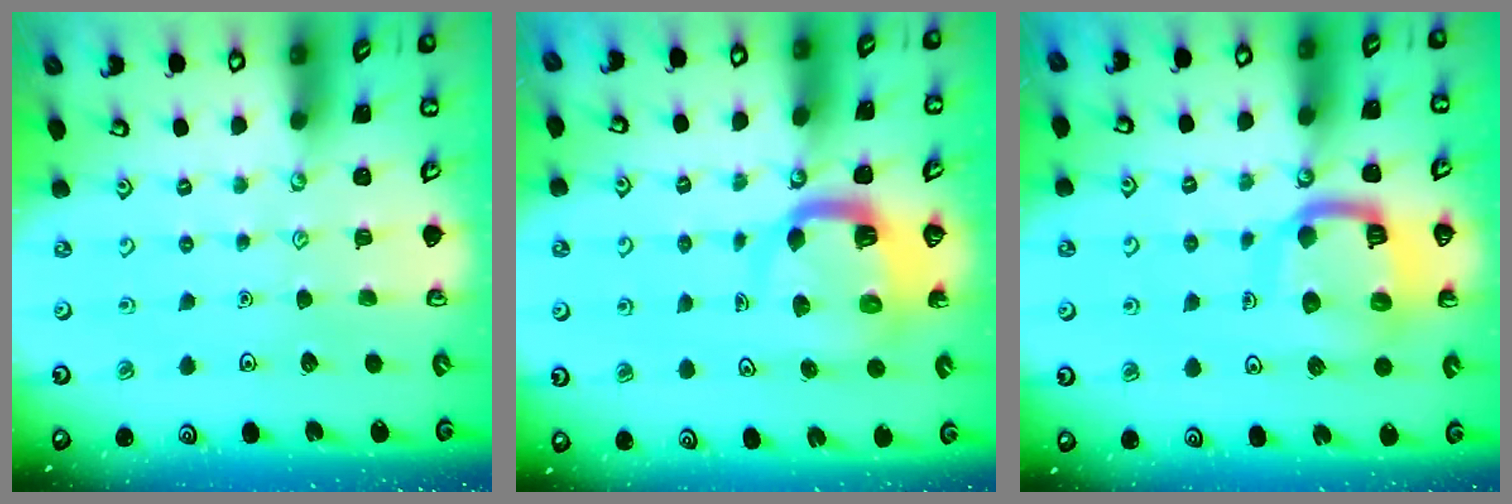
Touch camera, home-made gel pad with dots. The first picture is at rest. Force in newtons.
{"total": 7.1, "press": 7.0, "slide": 1.0}
{"total": 13.1, "press": 13.0, "slide": 1.6}